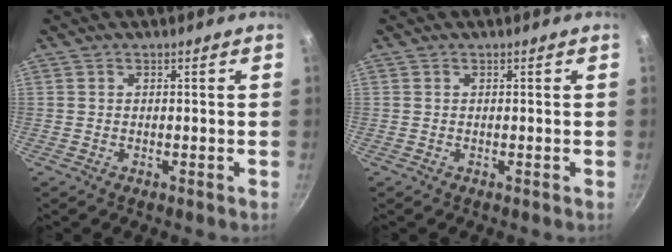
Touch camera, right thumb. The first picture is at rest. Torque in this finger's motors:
{"motor_torque": [0.00, 0.00, 0.05, -0.05, 0.00]}